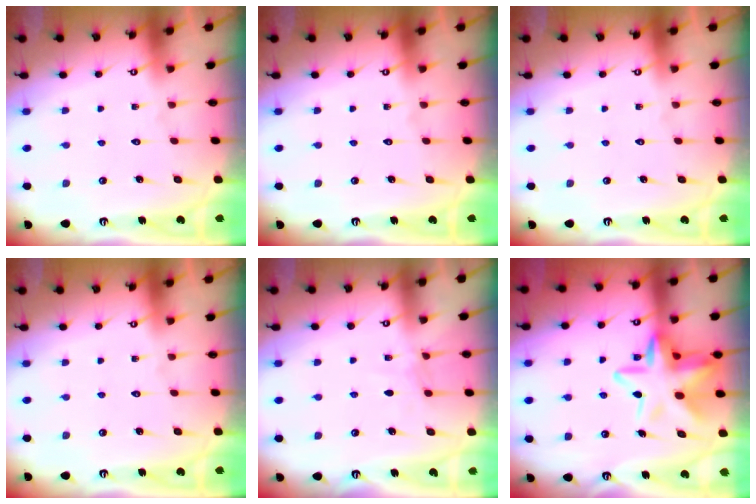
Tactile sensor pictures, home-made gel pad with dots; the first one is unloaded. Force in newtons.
{"total": 0.0}
{"total": 0.0}
{"total": 0.0}
{"total": 4.9, "press": 4.8, "slide": 0.5}
{"total": 15.3, "press": 15.1, "slide": 2.1}